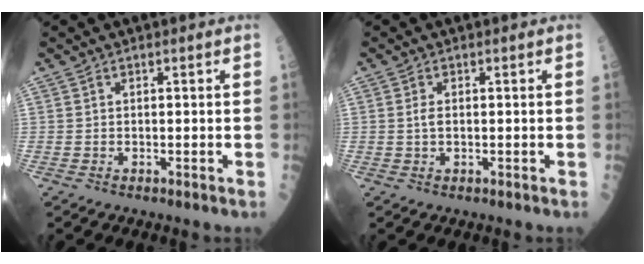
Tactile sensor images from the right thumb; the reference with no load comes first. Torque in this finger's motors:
{"motor_torque": [-0.10, -0.30, -0.27, -0.24, -0.02]}